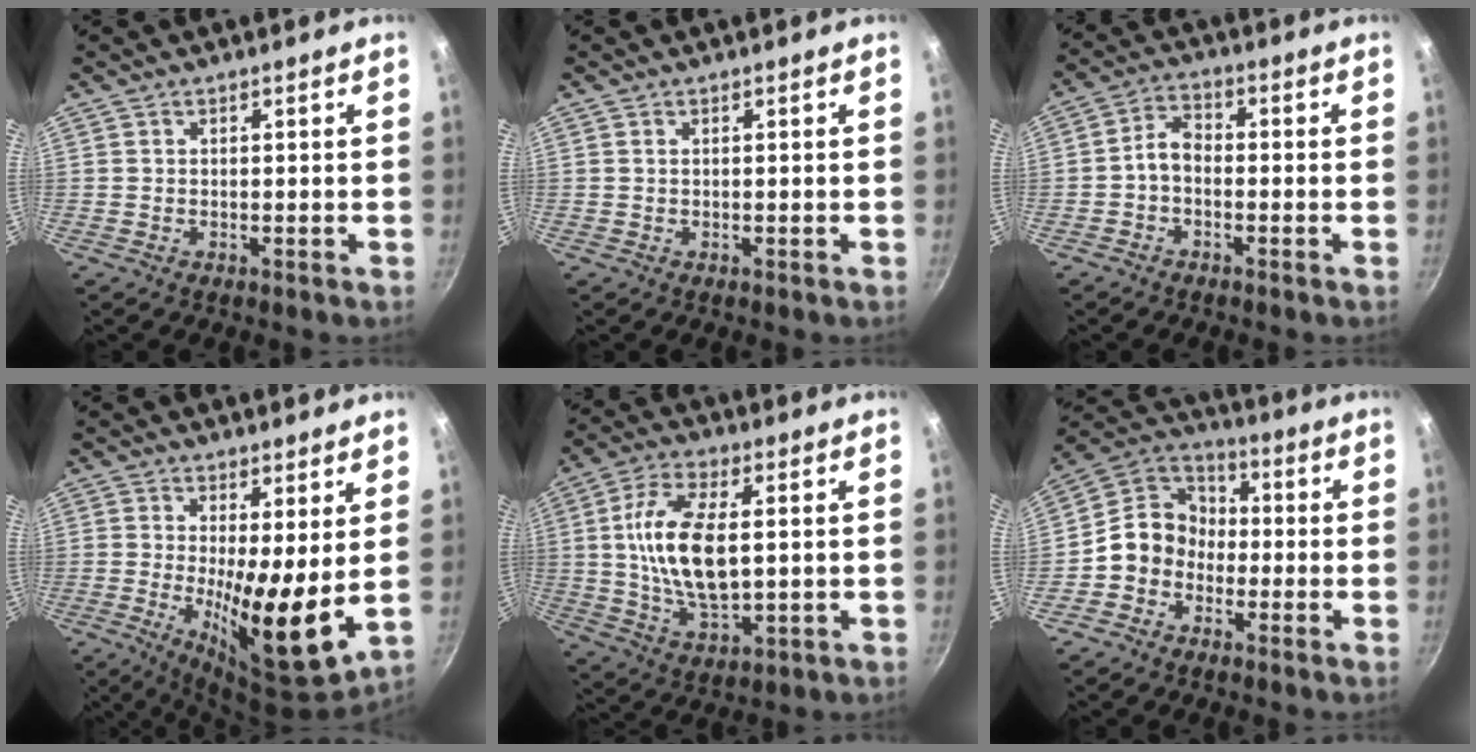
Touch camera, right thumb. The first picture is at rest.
{"total": 0.0}
{"total": 4.4, "force": [-1.4, 2.9, 3.0], "torque": [-0.052, 0.027, -0.035]}
{"total": 12.8, "force": [1.0, 3.3, 12.3], "torque": [-0.192, -0.041, 0.018]}
{"total": 14.8, "force": [1.6, 7.0, 12.9], "torque": [-0.243, 0.002, 0.030]}
{"total": 10.0, "force": [-2.6, 8.6, 4.4], "torque": [-0.037, 0.046, -0.073]}